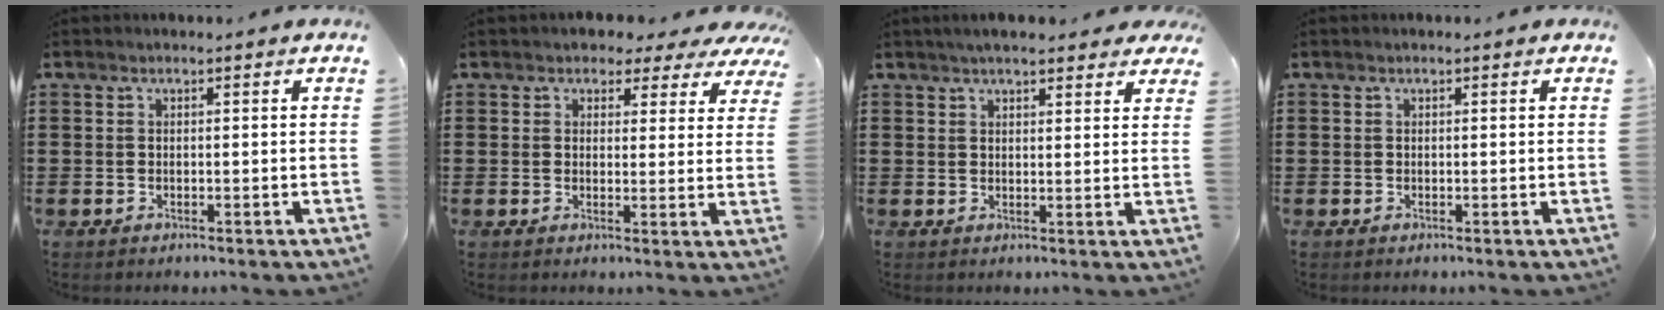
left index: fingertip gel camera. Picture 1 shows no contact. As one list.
[{"total": 3.0, "force": [2.3, 1.7, 0.8], "torque": [-0.022, -0.003, 0.037]}, {"total": 4.1, "force": [3.5, 0.9, 1.9], "torque": [-0.044, 0.003, 0.064]}, {"total": 0.0}]